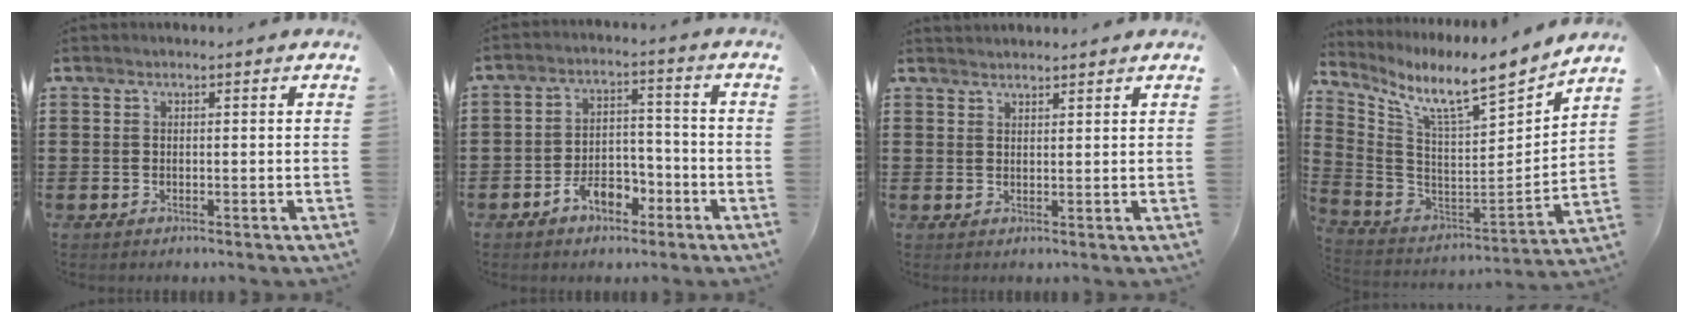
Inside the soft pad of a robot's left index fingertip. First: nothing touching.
{"total": 6.4, "force": [-4.1, 3.4, 3.6], "torque": [-0.071, 0.018, -0.078]}
{"total": 1.5, "force": [1.5, 0.1, 0.1], "torque": [-0.004, 0.002, 0.029]}
{"total": 8.8, "force": [6.9, 0.9, 5.4], "torque": [-0.128, -0.063, 0.108]}